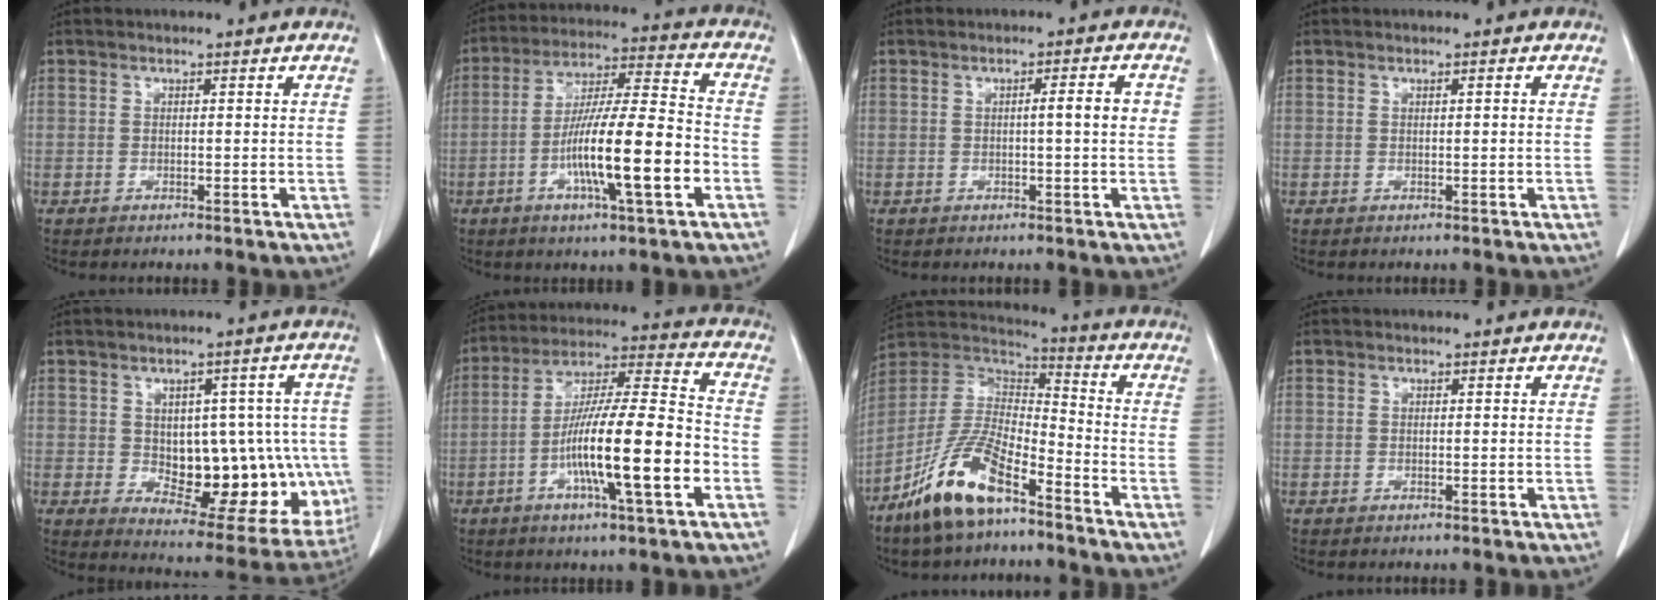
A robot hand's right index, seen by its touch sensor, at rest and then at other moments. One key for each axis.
{"total": 15.2, "fx": -4.5, "fy": 1.0, "fz": 14.4, "tx": -0.253, "ty": -0.002, "tz": -0.076}
{"total": 3.4, "fx": 0.2, "fy": -0.1, "fz": 3.4, "tx": -0.050, "ty": 0.003, "tz": 0.002}
{"total": 0.6, "fx": 0.1, "fy": -0.1, "fz": 0.5, "tx": -0.009, "ty": 0.001, "tz": 0.003}
{"total": 16.9, "fx": -1.1, "fy": 9.0, "fz": 14.2, "tx": -0.162, "ty": 0.019, "tz": 0.019}
{"total": 16.9, "fx": -5.1, "fy": 1.1, "fz": 16.1, "tx": -0.280, "ty": 0.000, "tz": -0.084}
{"total": 14.0, "fx": -9.1, "fy": 4.0, "fz": 9.8, "tx": -0.205, "ty": 0.001, "tz": -0.173}
{"total": 0.0}